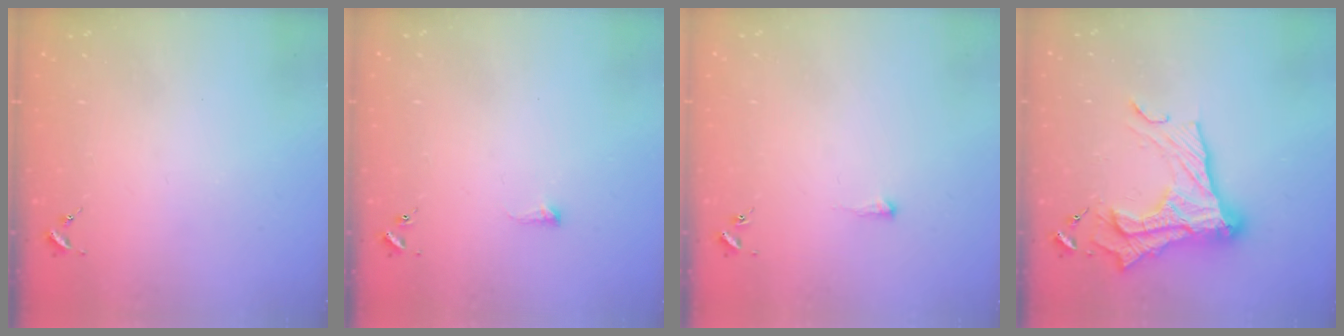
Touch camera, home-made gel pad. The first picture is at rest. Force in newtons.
{"total": 4.3, "press": 4.3, "slide": 0.7}
{"total": 2.9, "press": 2.8, "slide": 0.5}
{"total": 22.9, "press": 22.8, "slide": 1.7}